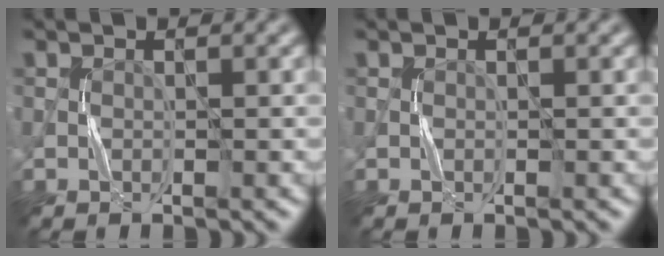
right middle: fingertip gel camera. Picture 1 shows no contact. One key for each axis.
{"total": 0.0}